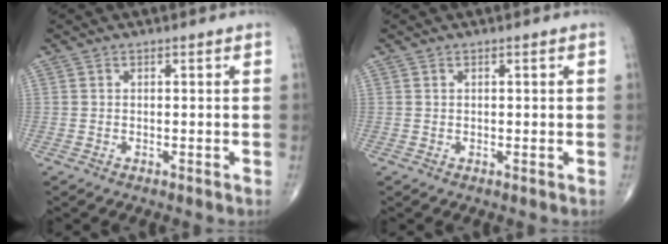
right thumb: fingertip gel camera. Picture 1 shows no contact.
{"total": 0.0}